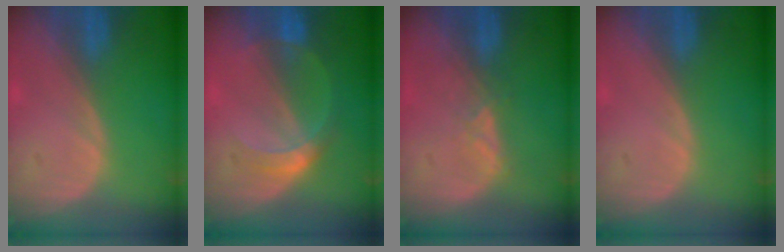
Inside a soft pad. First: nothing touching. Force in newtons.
{"total": 5.1, "press": 4.8, "slide": 1.8}
{"total": 2.3, "press": 2.2, "slide": 0.9}
{"total": 0.0}